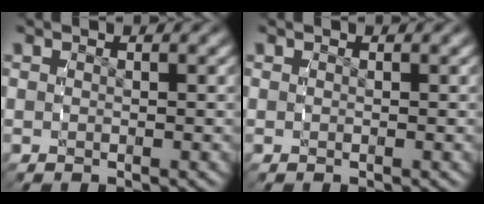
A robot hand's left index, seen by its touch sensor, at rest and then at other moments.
{"total": 0.0}